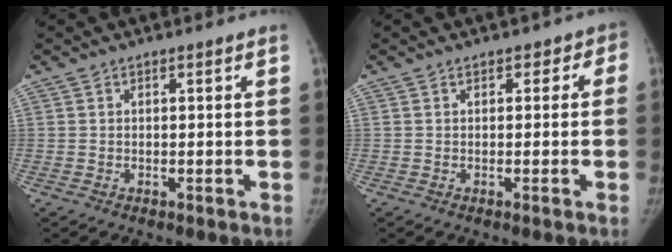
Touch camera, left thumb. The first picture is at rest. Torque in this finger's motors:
{"motor_torque": [-0.55, 0.05, -0.35, 0.00, 0.00]}